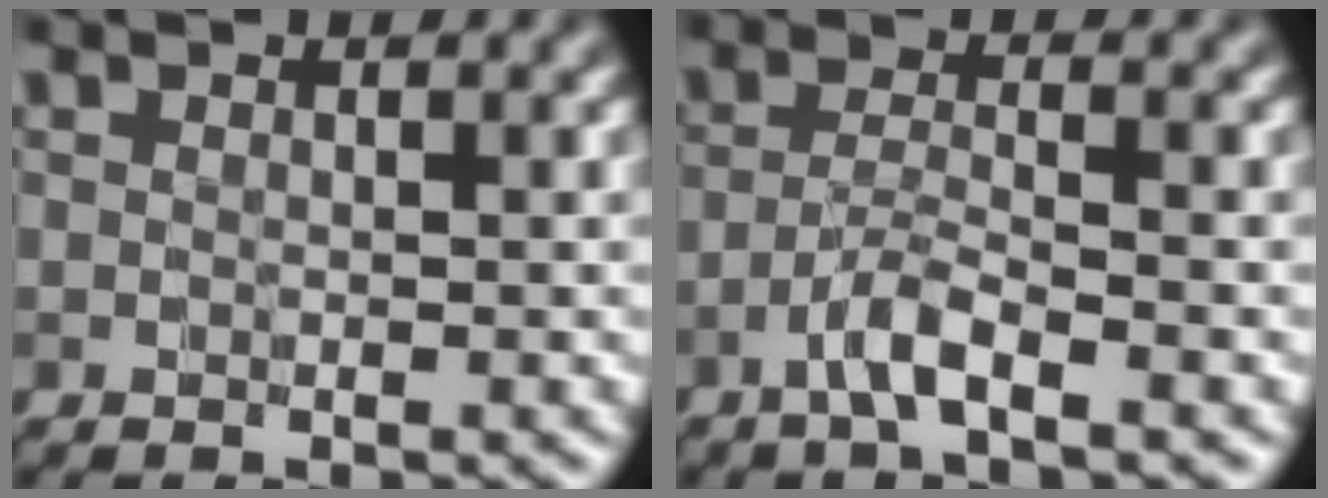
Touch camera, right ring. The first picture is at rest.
{"total": 2.4, "force": [-1.6, 0.1, 1.8], "torque": [-0.033, 0.008, -0.040]}